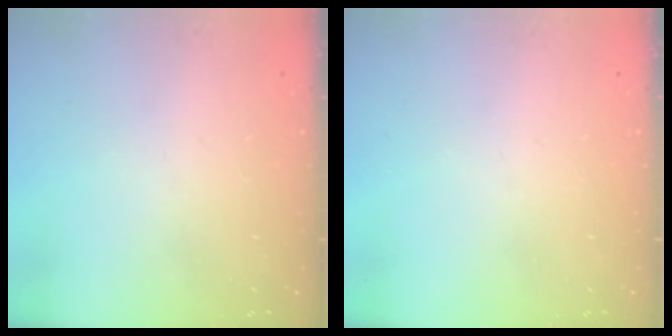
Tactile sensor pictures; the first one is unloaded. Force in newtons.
{"total": 0.0}